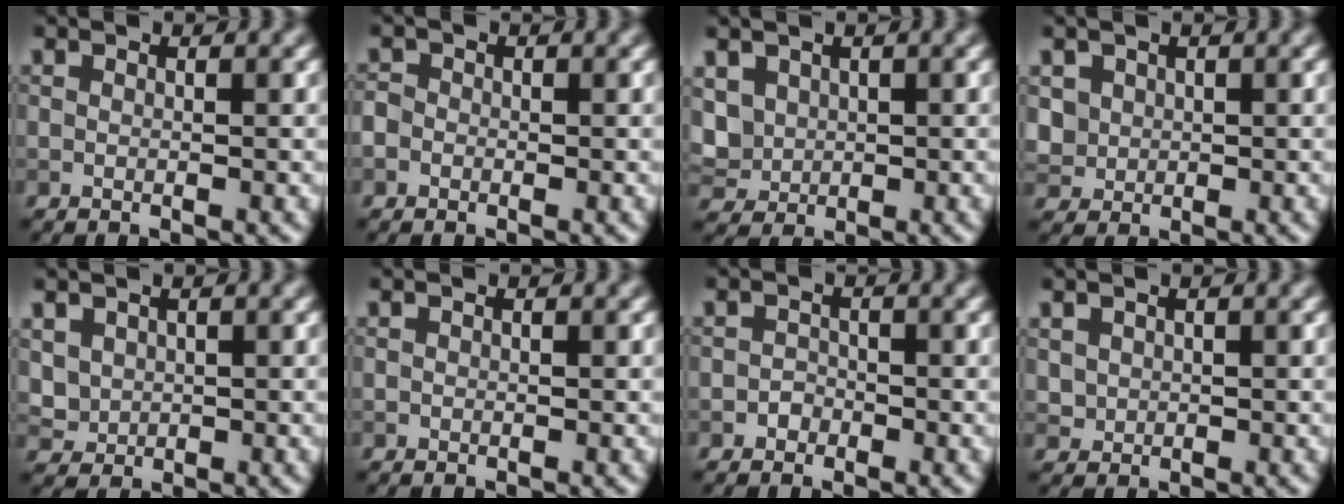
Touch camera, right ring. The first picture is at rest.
{"total": 1.5, "force": [-0.4, 1.4, 0.5], "torque": [-0.005, 0.002, -0.014]}
{"total": 3.3, "force": [0.6, 2.8, 1.5], "torque": [-0.048, -0.004, 0.017]}
{"total": 1.9, "force": [0.4, 1.8, 0.4], "torque": [-0.015, -0.010, 0.018]}
{"total": 1.9, "force": [0.6, 1.6, 0.7], "torque": [-0.020, -0.009, 0.022]}
{"total": 0.0}
{"total": 1.1, "force": [-0.7, 0.8, 0.1], "torque": [0.003, -0.002, -0.013]}
{"total": 0.9, "force": [0.3, 0.9, 0.2], "torque": [-0.006, -0.005, 0.013]}